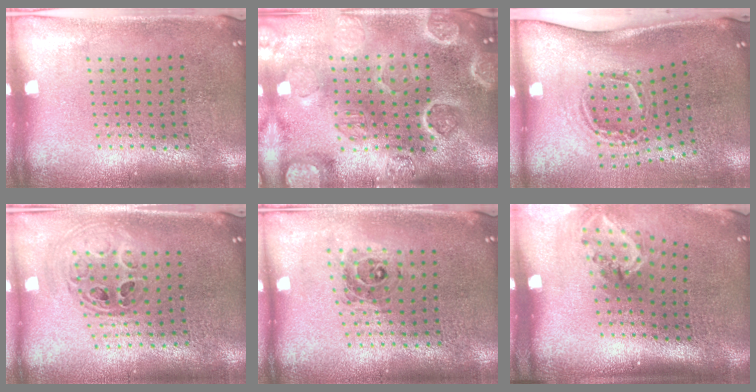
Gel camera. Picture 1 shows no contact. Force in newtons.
{"total": 4.8, "press": 4.2, "slide": 2.2}
{"total": 2.0, "press": 1.3, "slide": 1.6}
{"total": 1.0, "press": 1.0, "slide": 0.2}
{"total": 0.7, "press": 0.7, "slide": 0.1}
{"total": 2.1, "press": 1.3, "slide": 1.6}